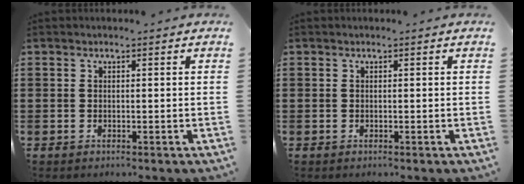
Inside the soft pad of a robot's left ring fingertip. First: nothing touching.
{"total": 0.0}